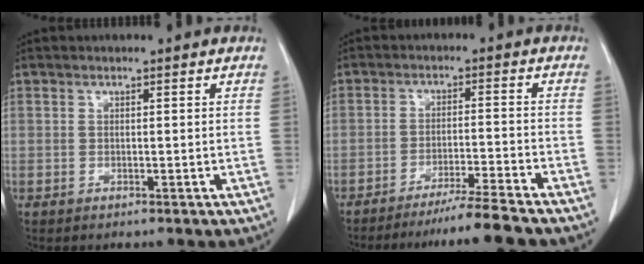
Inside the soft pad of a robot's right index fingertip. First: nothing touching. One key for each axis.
{"total": 7.8, "fx": -6.8, "fy": -2.1, "fz": 3.3, "tx": -0.037, "ty": -0.020, "tz": -0.111}